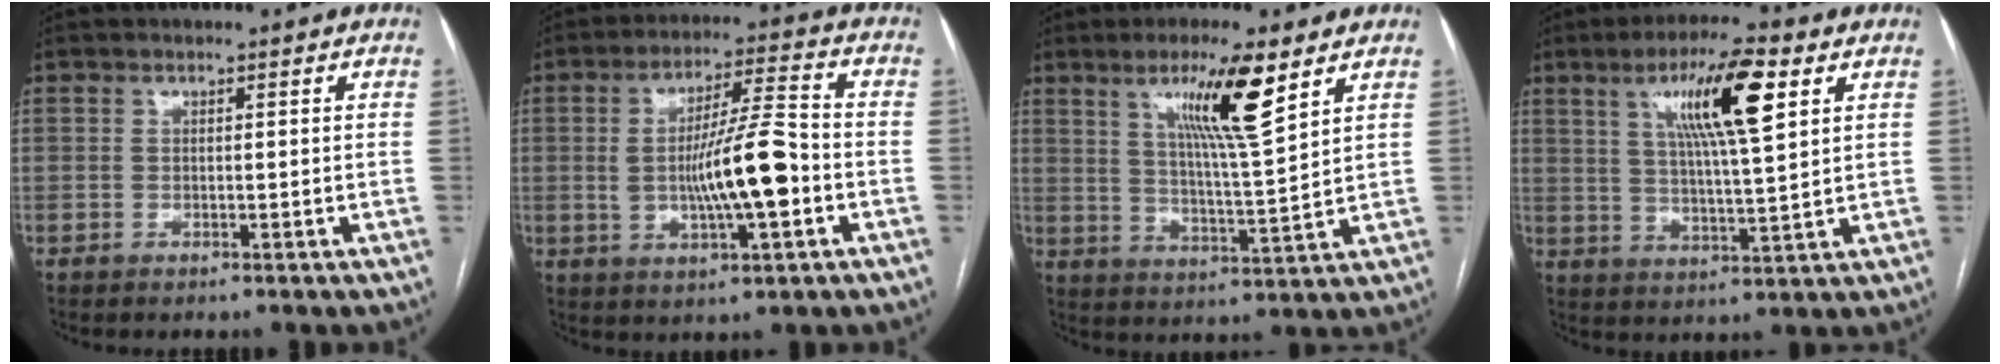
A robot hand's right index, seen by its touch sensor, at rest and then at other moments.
{"total": 11.5, "force": [-1.6, 1.7, 11.2], "torque": [-0.198, 0.009, -0.026]}
{"total": 10.8, "force": [5.9, 0.0, 9.1], "torque": [-0.160, -0.007, 0.102]}
{"total": 11.9, "force": [5.0, 1.0, 10.8], "torque": [-0.189, 0.009, 0.084]}